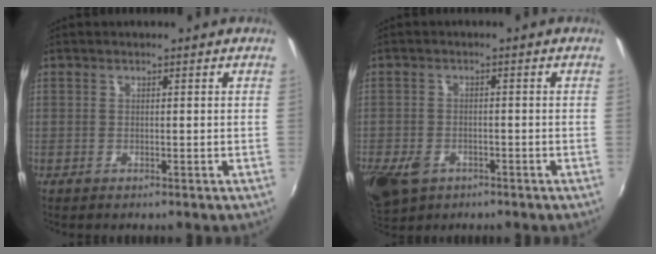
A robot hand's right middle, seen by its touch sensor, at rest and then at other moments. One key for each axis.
{"total": 8.8, "fx": -4.9, "fy": 5.5, "fz": 4.8, "tx": -0.124, "ty": -0.026, "tz": -0.086}